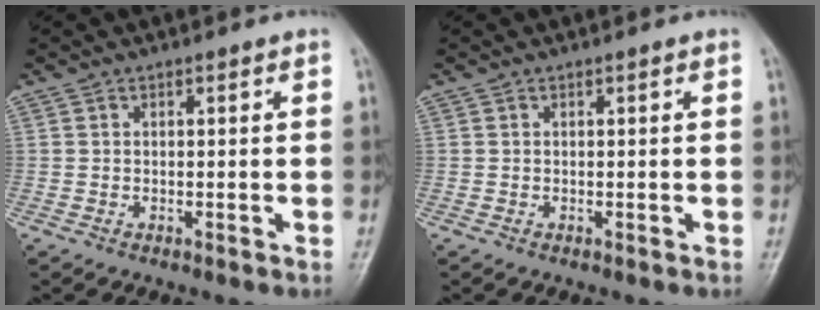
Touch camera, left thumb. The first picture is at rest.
{"total": 0.0}